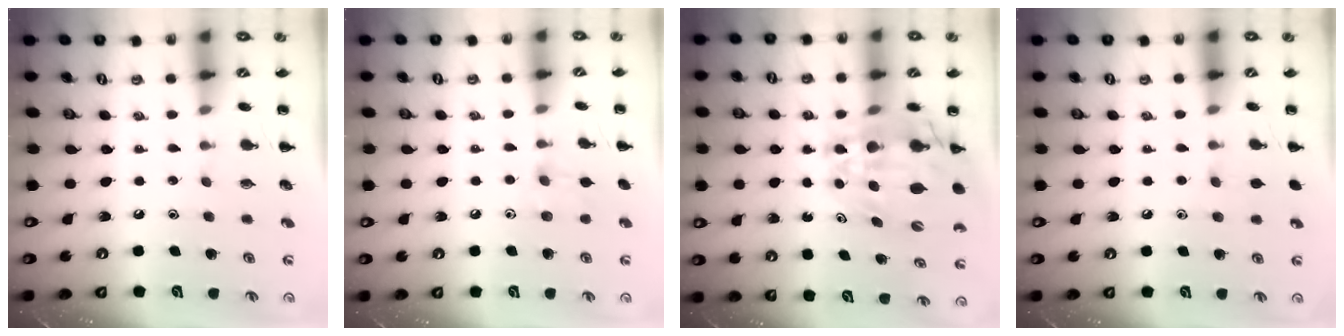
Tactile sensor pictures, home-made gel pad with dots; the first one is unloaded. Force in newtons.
{"total": 5.5, "press": 5.3, "slide": 1.6}
{"total": 17.0, "press": 16.3, "slide": 4.6}
{"total": 2.5, "press": 2.2, "slide": 1.2}